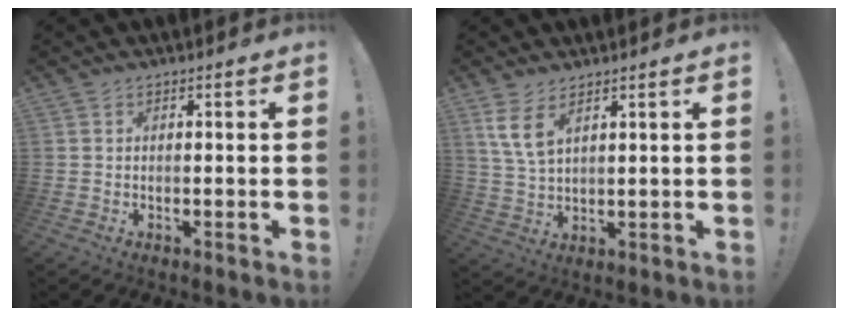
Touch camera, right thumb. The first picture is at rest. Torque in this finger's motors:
{"motor_torque": [0.39, 0.69, 0.11, 0.02, 0.00]}